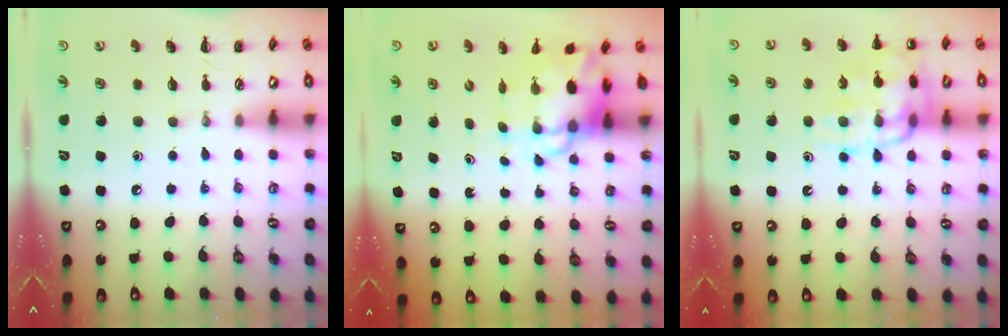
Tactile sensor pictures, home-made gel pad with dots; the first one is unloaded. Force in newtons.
{"total": 6.3, "press": 6.1, "slide": 1.5}
{"total": 15.2, "press": 15.1, "slide": 0.5}